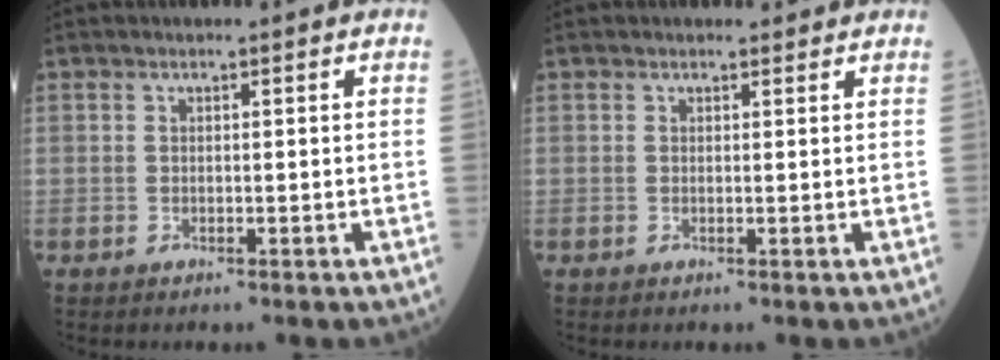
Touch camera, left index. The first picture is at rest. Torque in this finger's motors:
{"motor_torque": [0.05, -0.05, 0.02, 0.01]}